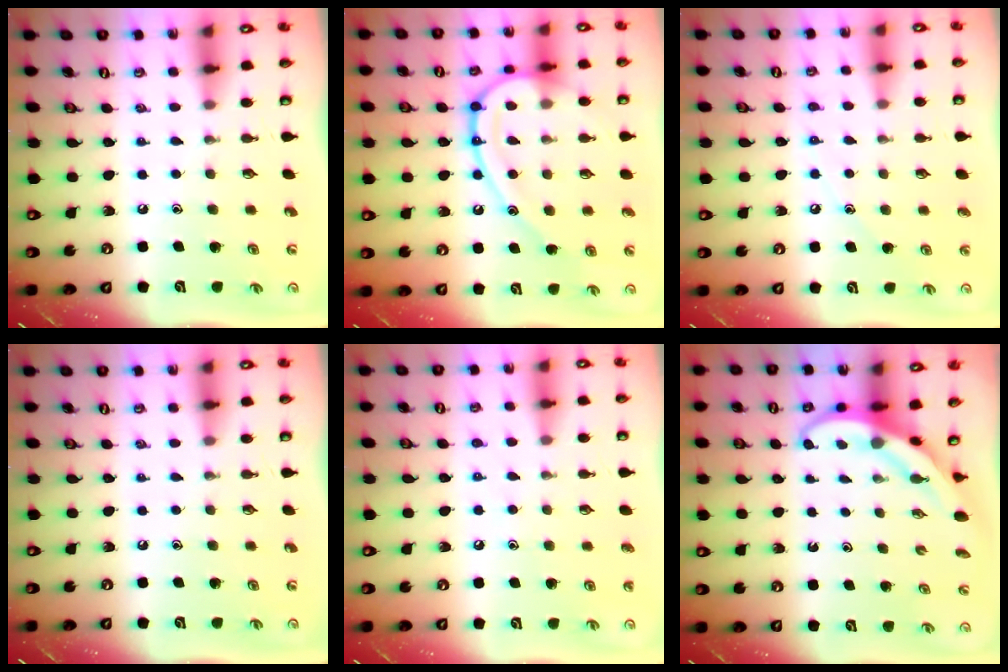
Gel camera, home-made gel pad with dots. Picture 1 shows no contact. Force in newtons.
{"total": 17.3, "press": 17.2, "slide": 1.7}
{"total": 5.9, "press": 5.9, "slide": 0.5}
{"total": 0.0}
{"total": 5.6, "press": 5.5, "slide": 0.5}
{"total": 4.0, "press": 4.0, "slide": 0.4}